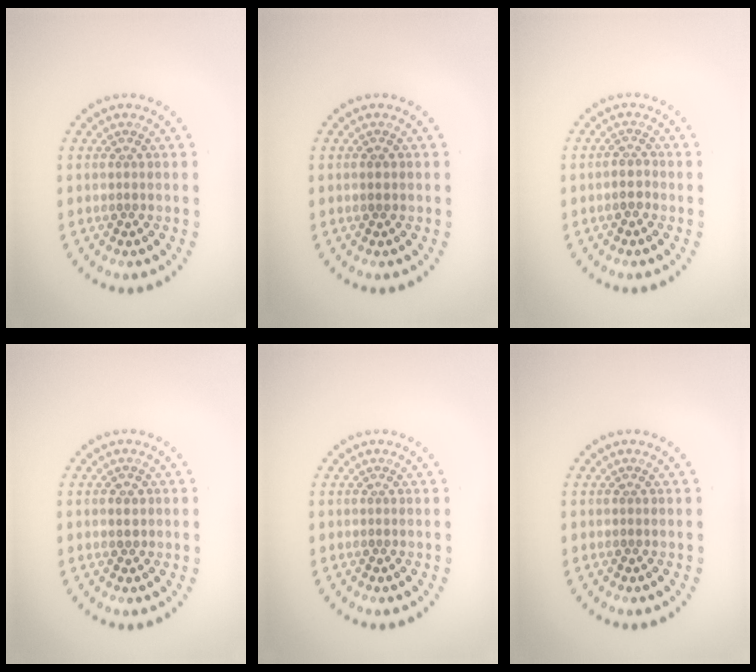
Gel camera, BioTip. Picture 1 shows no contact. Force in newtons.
{"total": 1.0, "press": 1.0, "slide": 0.1}
{"total": 1.3, "press": 1.1, "slide": 0.7}
{"total": 1.0, "press": 1.0, "slide": 0.3}
{"total": 0.0}
{"total": 0.0}